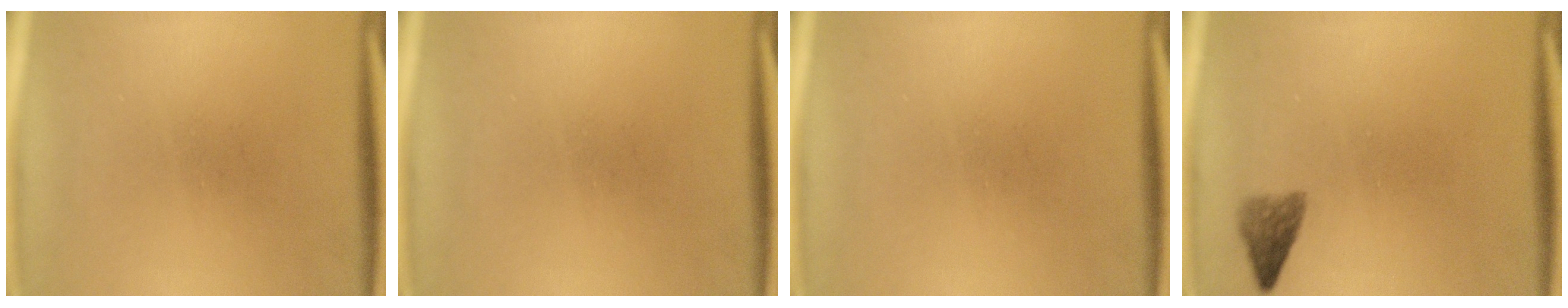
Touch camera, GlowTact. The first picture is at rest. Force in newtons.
{"total": 0.0}
{"total": 0.0}
{"total": 2.3}